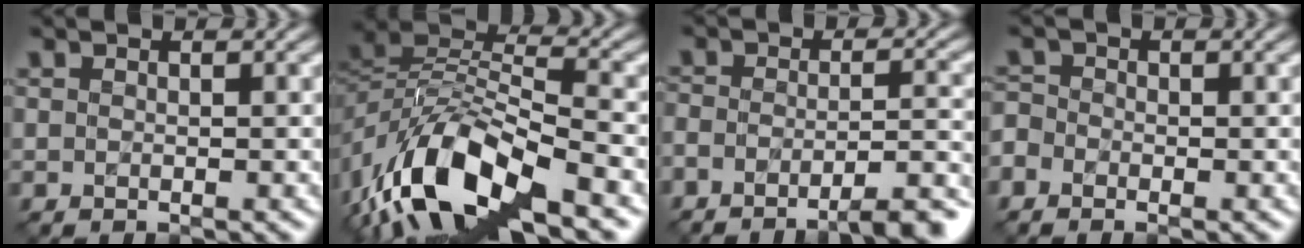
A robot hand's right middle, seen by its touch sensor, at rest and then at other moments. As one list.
[{"total": 12.1, "force": [-6.7, 5.3, 8.6], "torque": [-0.168, -0.002, -0.139]}, {"total": 6.1, "force": [-4.7, 1.1, 3.6], "torque": [-0.047, 0.006, -0.074]}, {"total": 1.5, "force": [-1.1, 1.0, 0.3], "torque": [-0.004, 0.001, -0.032]}]